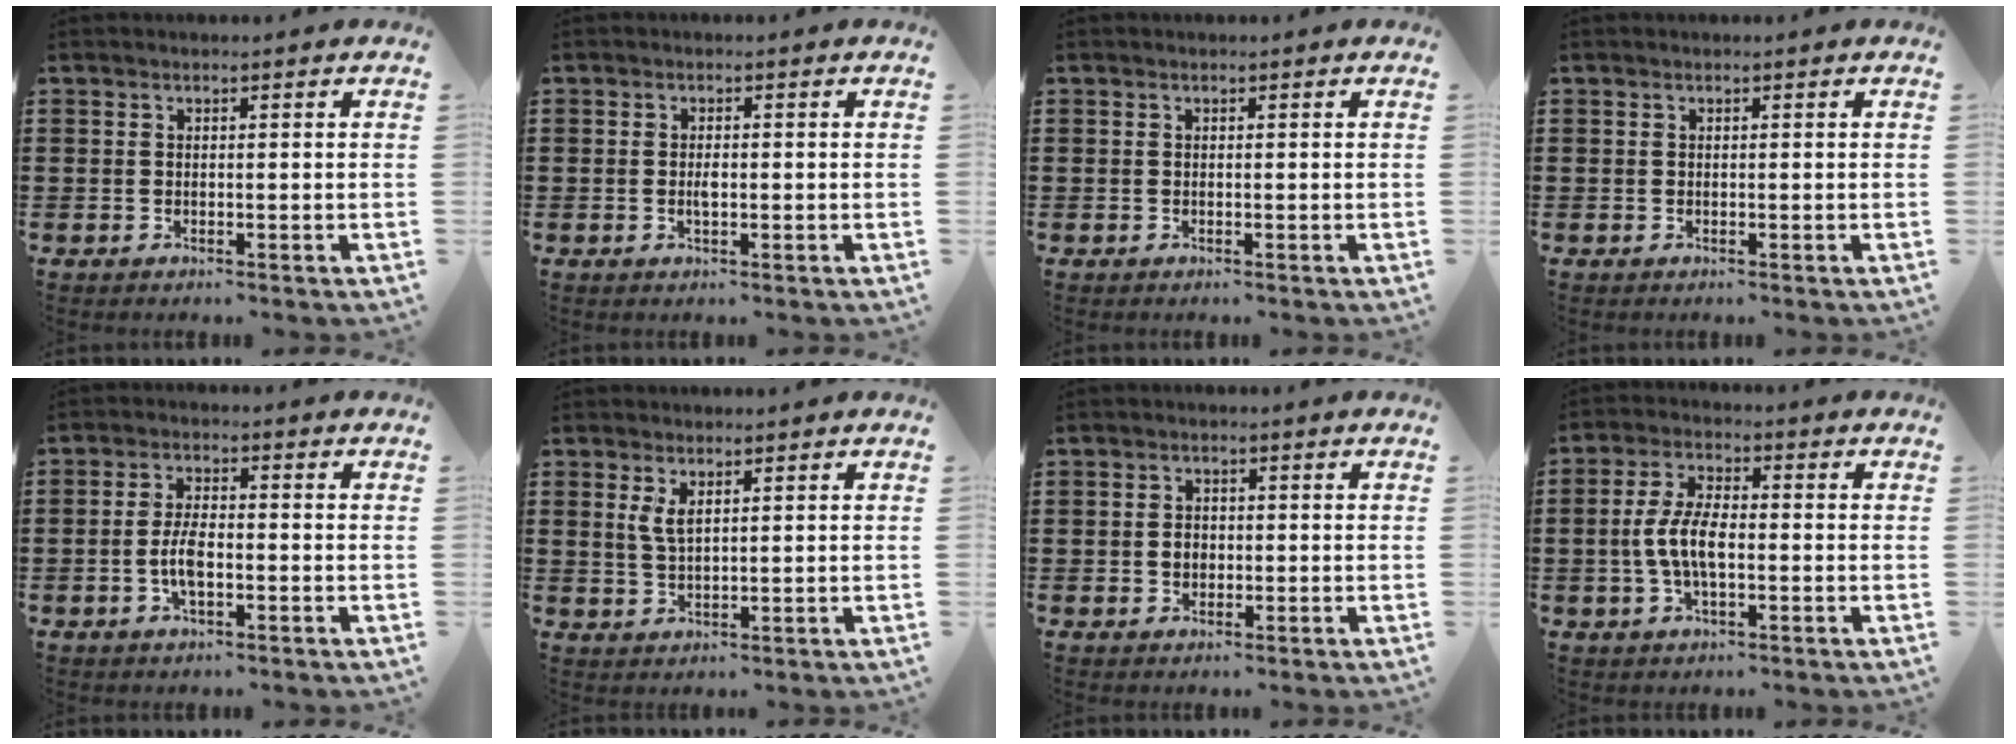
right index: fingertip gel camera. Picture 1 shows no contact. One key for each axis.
{"total": 1.7, "fx": -0.2, "fy": 0.6, "fz": 1.6, "tx": -0.038, "ty": -0.002, "tz": -0.006}
{"total": 0.0}
{"total": 0.0}
{"total": 4.6, "fx": -1.2, "fy": 1.7, "fz": 4.1, "tx": -0.094, "ty": -0.002, "tz": -0.027}
{"total": 2.7, "fx": 1.2, "fy": 1.0, "fz": 2.3, "tx": -0.048, "ty": 0.004, "tz": 0.020}
{"total": 2.0, "fx": -0.3, "fy": 1.5, "fz": 1.3, "tx": -0.029, "ty": 0.005, "tz": -0.007}
{"total": 6.5, "fx": -1.1, "fy": 2.7, "fz": 5.8, "tx": -0.136, "ty": -0.005, "tz": -0.029}